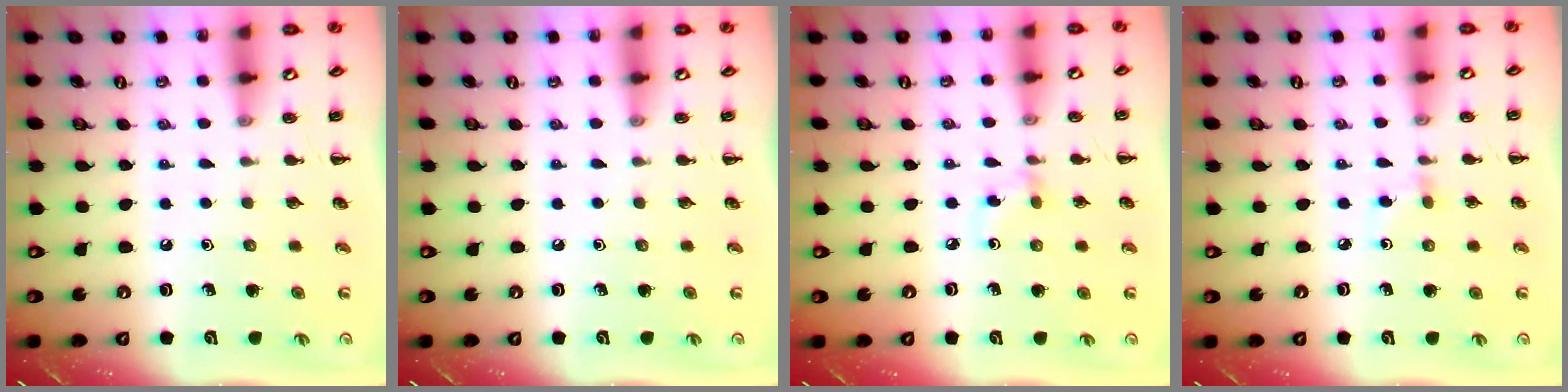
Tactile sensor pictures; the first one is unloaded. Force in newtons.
{"total": 0.0}
{"total": 3.2, "press": 3.0, "slide": 1.2}
{"total": 2.5, "press": 2.3, "slide": 1.0}